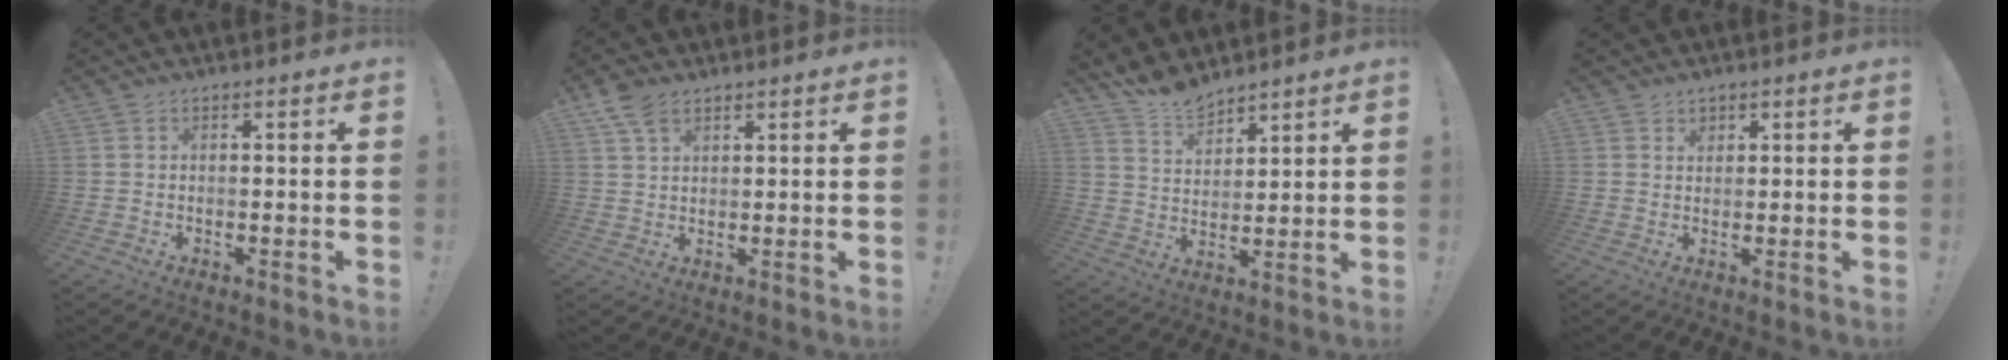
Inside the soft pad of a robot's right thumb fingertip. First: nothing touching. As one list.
[{"total": 5.8, "force": [4.1, 3.0, 3.0], "torque": [-0.052, -0.016, 0.078]}, {"total": 8.1, "force": [7.5, 2.7, 1.7], "torque": [-0.041, -0.054, 0.145]}, {"total": 1.5, "force": [1.1, 1.1, 0.2], "torque": [0.002, -0.007, 0.019]}]